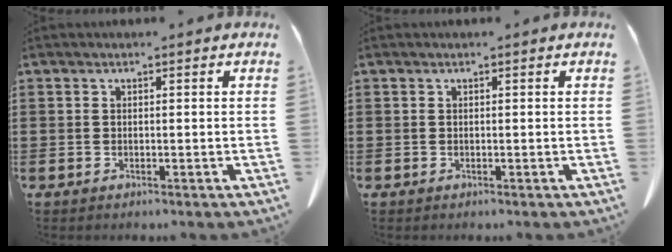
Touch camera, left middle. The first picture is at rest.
{"total": 0.0}